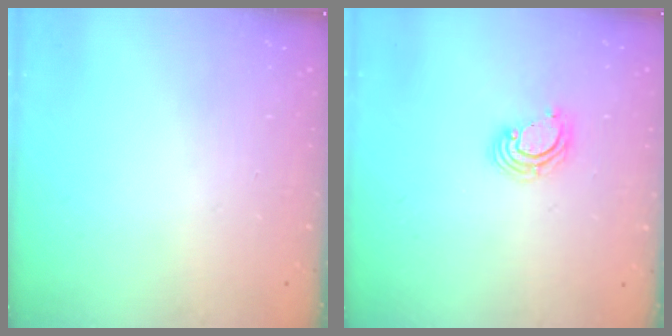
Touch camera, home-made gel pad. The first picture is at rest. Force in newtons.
{"total": 3.6, "press": 3.6, "slide": 0.2}